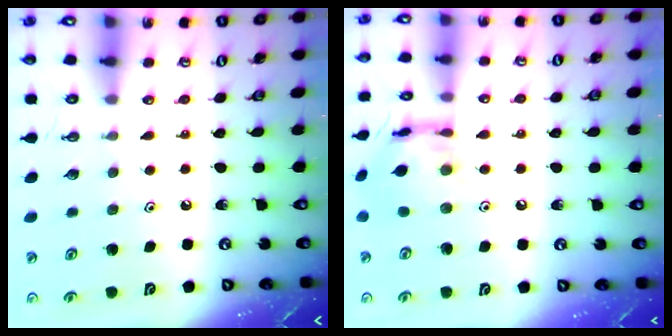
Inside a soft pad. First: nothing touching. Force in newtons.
{"total": 12.8, "press": 12.7, "slide": 1.0}